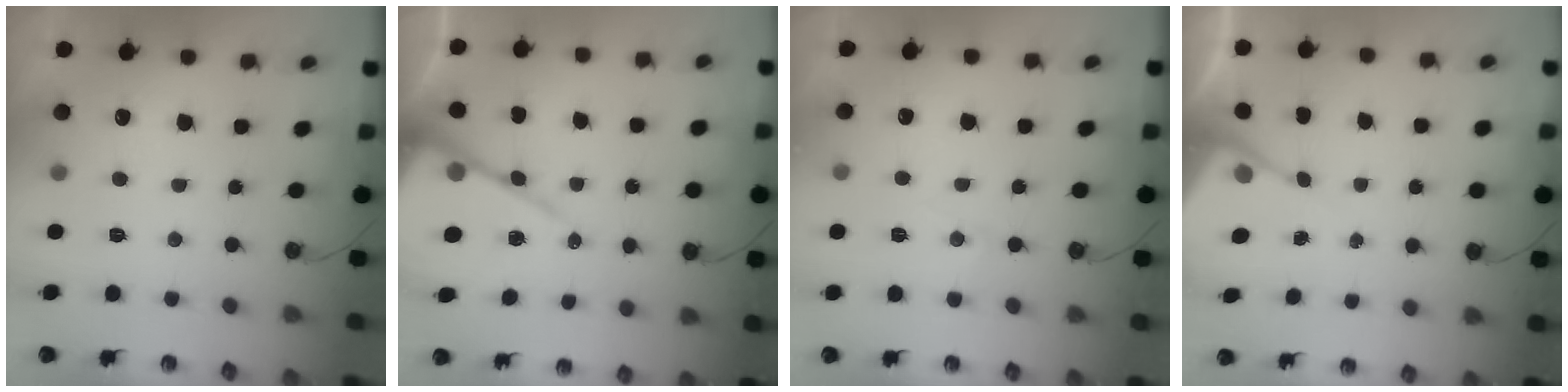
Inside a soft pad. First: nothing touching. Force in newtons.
{"total": 16.0, "press": 15.9, "slide": 1.7}
{"total": 5.4, "press": 5.3, "slide": 0.6}
{"total": 6.0, "press": 5.9, "slide": 0.8}